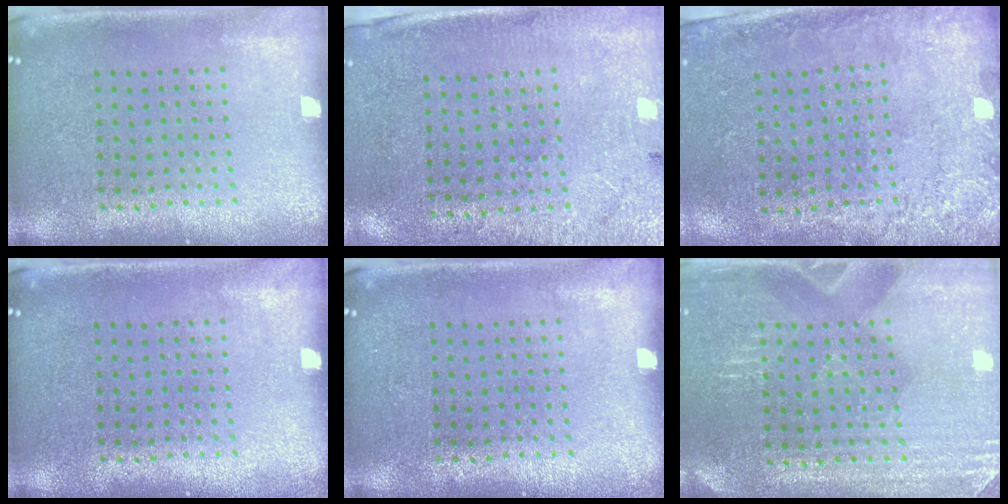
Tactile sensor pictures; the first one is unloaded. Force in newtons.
{"total": 2.6, "press": 2.2, "slide": 1.4}
{"total": 2.7, "press": 2.0, "slide": 1.8}
{"total": 0.0}
{"total": 0.0}
{"total": 3.1, "press": 3.1, "slide": 0.1}